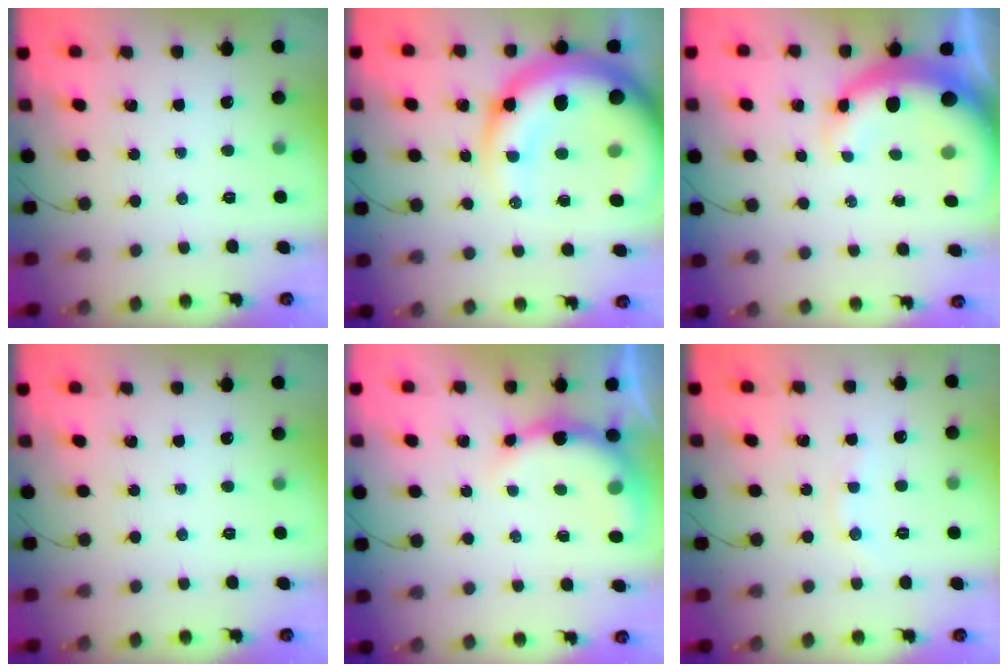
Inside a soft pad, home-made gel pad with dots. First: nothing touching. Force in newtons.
{"total": 23.7, "press": 23.1, "slide": 5.1}
{"total": 9.8, "press": 9.5, "slide": 2.5}
{"total": 0.0}
{"total": 9.0, "press": 8.9, "slide": 0.6}
{"total": 5.1, "press": 5.0, "slide": 1.2}